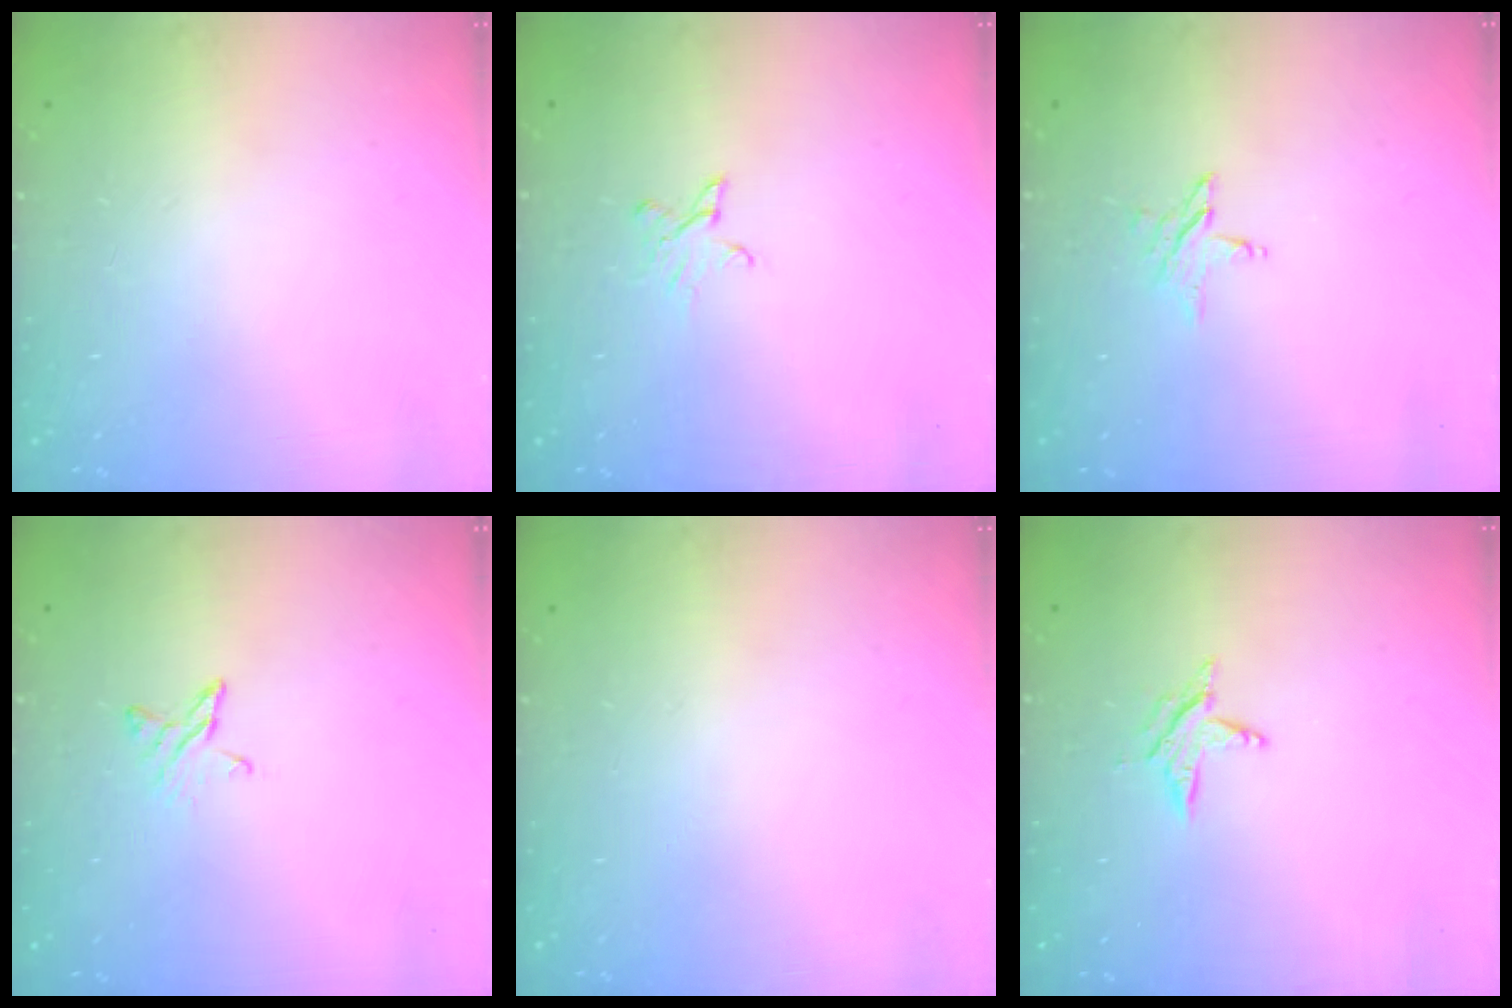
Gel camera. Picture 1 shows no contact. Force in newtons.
{"total": 2.8, "press": 2.8, "slide": 0.3}
{"total": 3.5, "press": 3.5, "slide": 0.3}
{"total": 4.2, "press": 4.2, "slide": 0.5}
{"total": 0.0}
{"total": 4.9, "press": 4.9, "slide": 0.5}